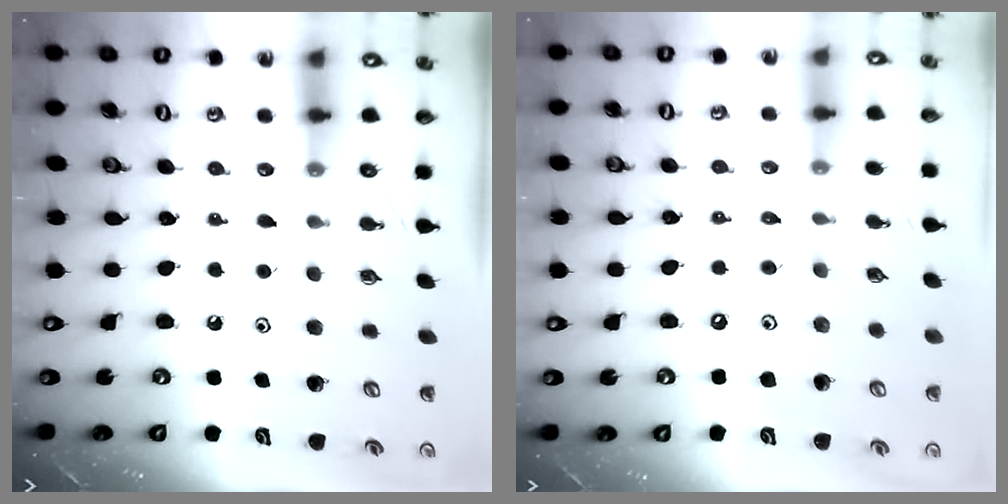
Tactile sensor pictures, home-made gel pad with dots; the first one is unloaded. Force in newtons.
{"total": 4.1, "press": 4.1, "slide": 0.6}